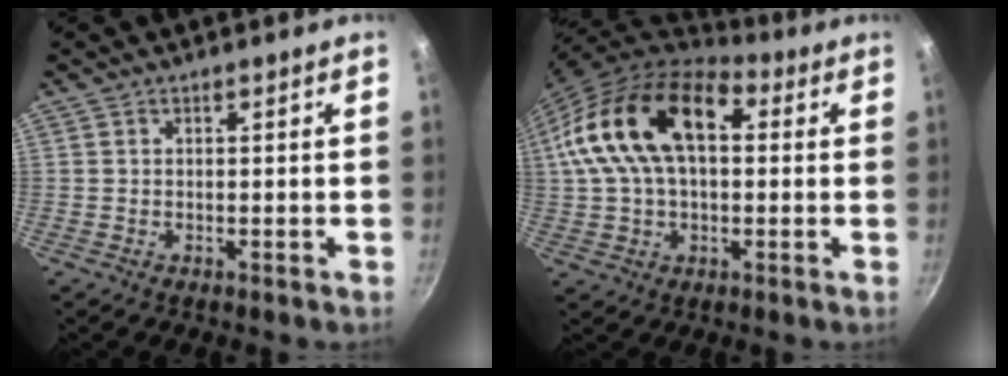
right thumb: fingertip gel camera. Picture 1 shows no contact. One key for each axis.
{"total": 20.6, "fx": 4.0, "fy": 12.3, "fz": 16.1, "tx": -0.277, "ty": 0.033, "tz": 0.056}